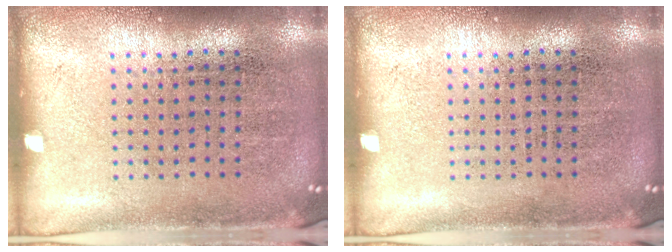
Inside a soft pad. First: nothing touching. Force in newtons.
{"total": 0.0}